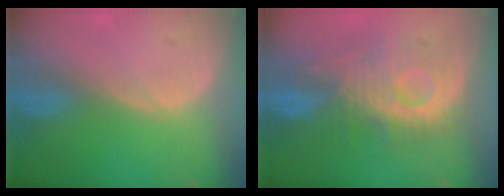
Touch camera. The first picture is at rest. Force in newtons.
{"total": 9.9, "press": 9.8, "slide": 1.8}